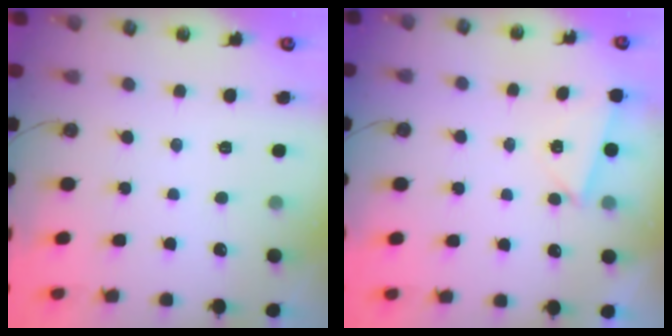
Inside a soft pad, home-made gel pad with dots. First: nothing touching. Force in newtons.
{"total": 3.2, "press": 2.7, "slide": 1.7}